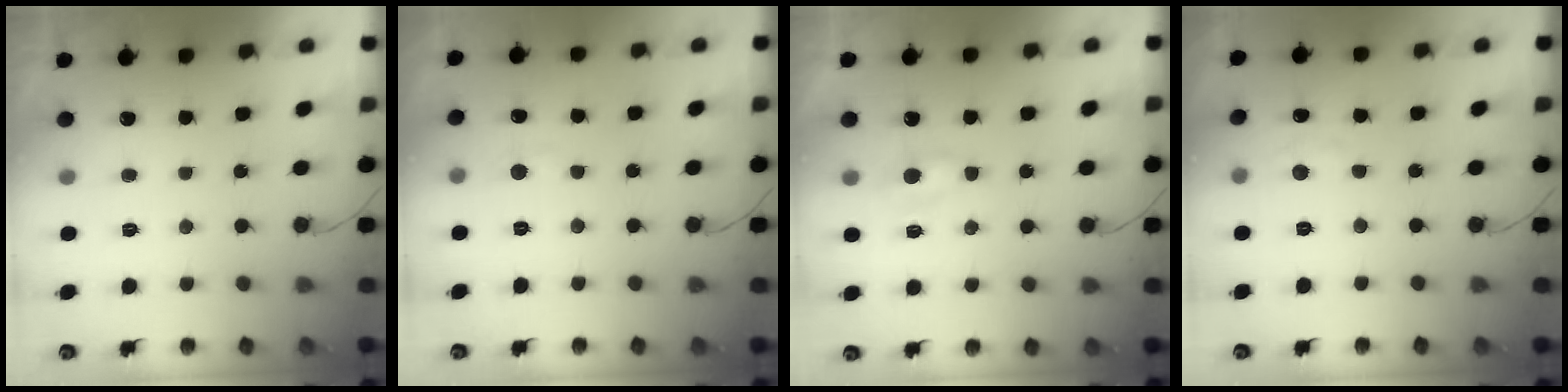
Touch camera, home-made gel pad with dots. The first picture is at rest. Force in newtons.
{"total": 3.9, "press": 3.9, "slide": 0.5}
{"total": 3.8, "press": 3.8, "slide": 0.5}
{"total": 5.3, "press": 5.2, "slide": 0.7}